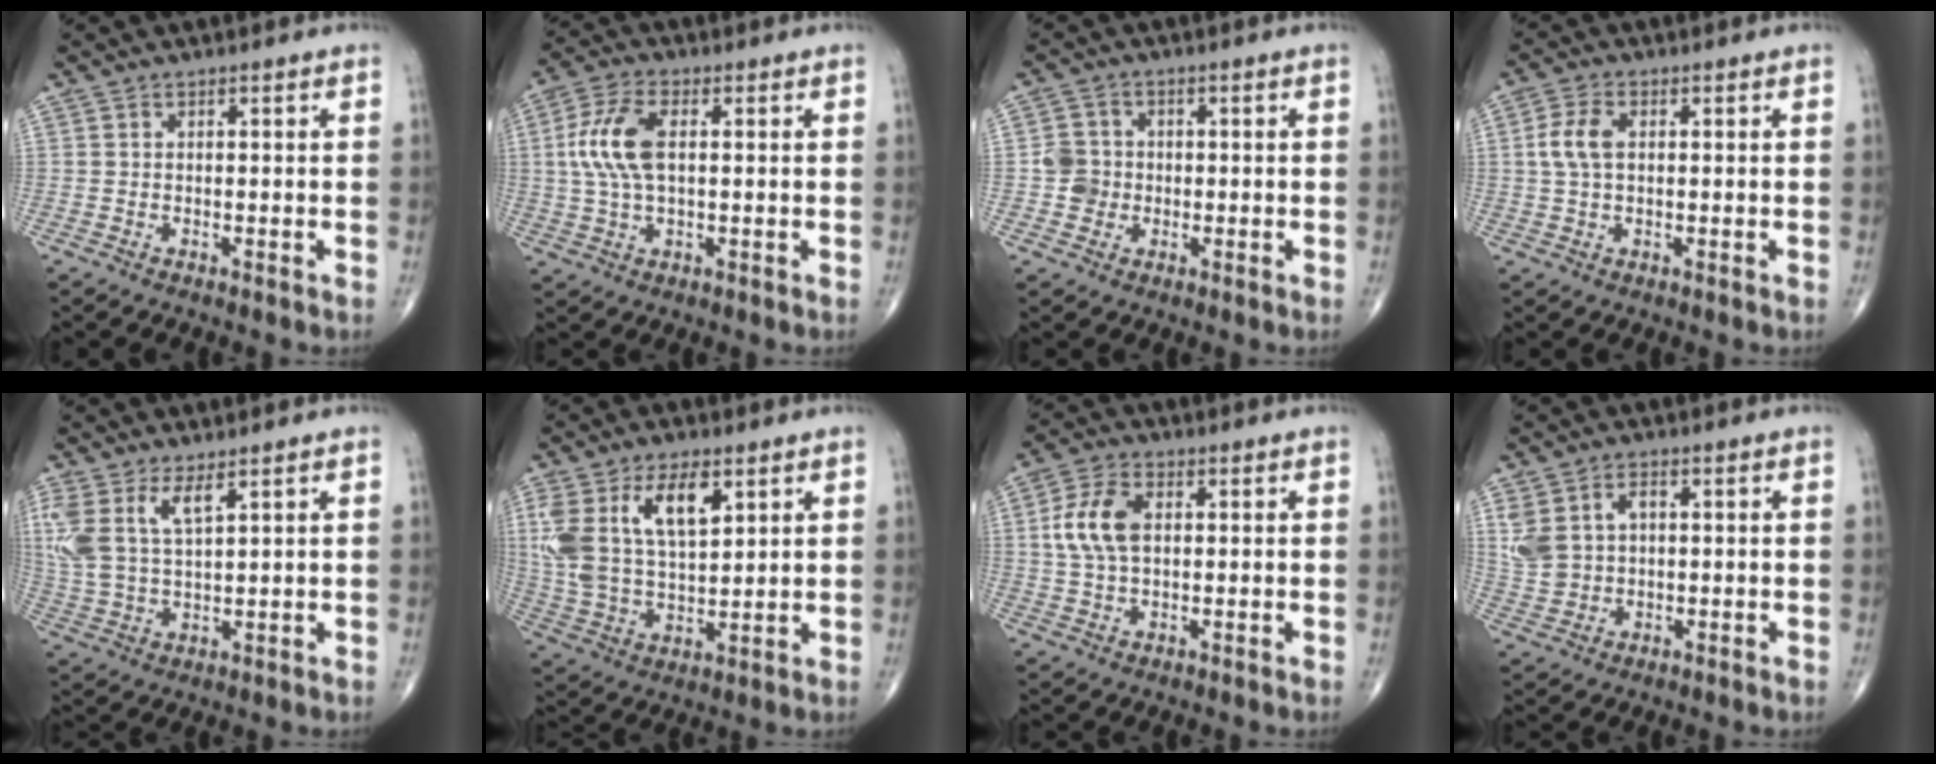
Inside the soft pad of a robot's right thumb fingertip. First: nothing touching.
{"total": 9.7, "force": [1.2, 4.9, 8.3], "torque": [-0.186, 0.011, 0.021]}
{"total": 4.3, "force": [-0.6, 4.1, 1.1], "torque": [0.002, 0.007, -0.015]}
{"total": 5.0, "force": [0.7, 2.9, 4.0], "torque": [-0.096, 0.009, 0.010]}
{"total": 9.5, "force": [4.7, 3.9, 7.4], "torque": [-0.170, -0.011, 0.103]}
{"total": 15.5, "force": [6.2, 7.7, 11.9], "torque": [-0.230, -0.015, 0.125]}
{"total": 8.4, "force": [1.3, 5.0, 6.6], "torque": [-0.137, 0.009, 0.026]}
{"total": 7.9, "force": [1.7, 5.7, 5.2], "torque": [-0.093, 0.007, 0.042]}